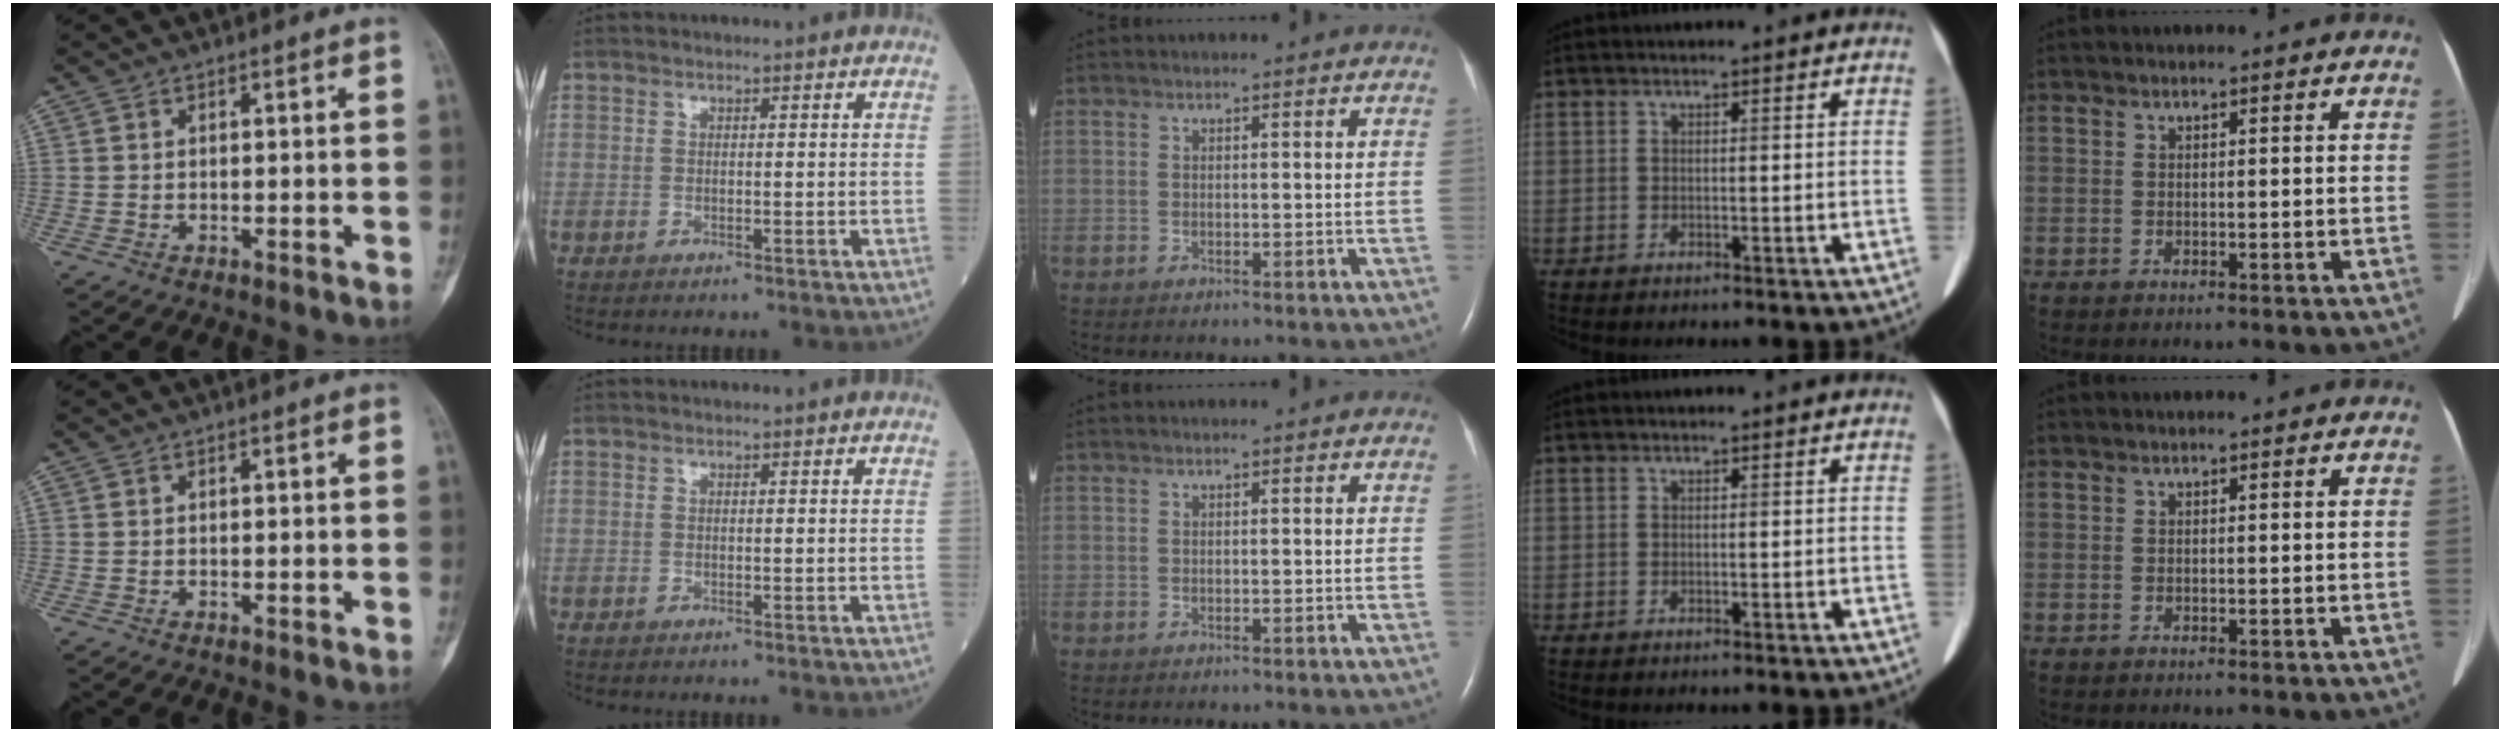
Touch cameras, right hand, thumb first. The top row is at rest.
{}